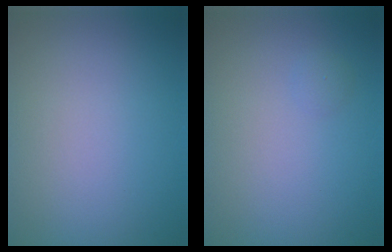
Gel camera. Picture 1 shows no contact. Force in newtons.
{"total": 0.6, "press": 0.6, "slide": 0.0}